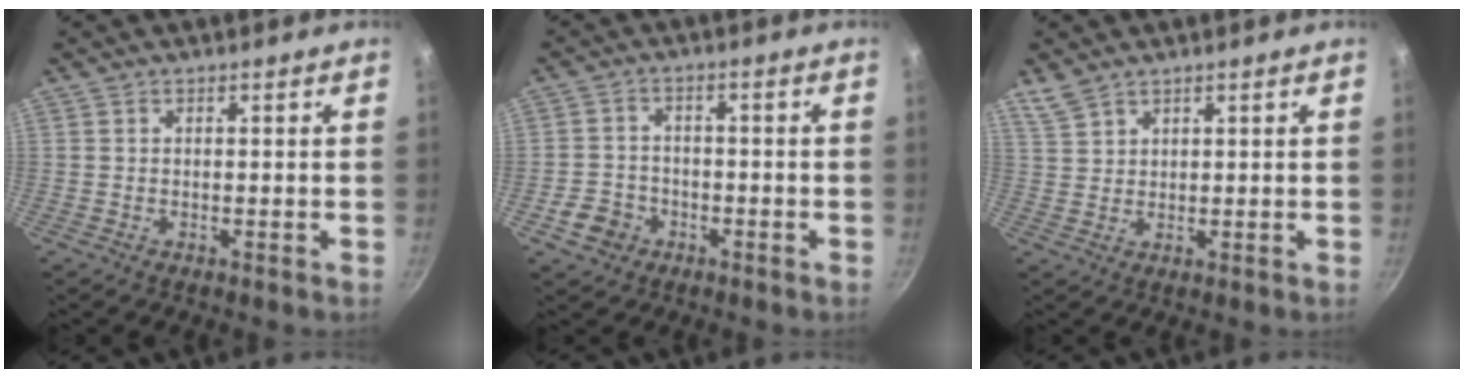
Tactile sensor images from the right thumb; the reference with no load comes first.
{"total": 5.6, "force": [-2.7, 4.6, 1.9], "torque": [-0.024, 0.027, -0.047]}
{"total": 3.8, "force": [3.1, 1.8, 1.3], "torque": [-0.023, -0.002, 0.070]}